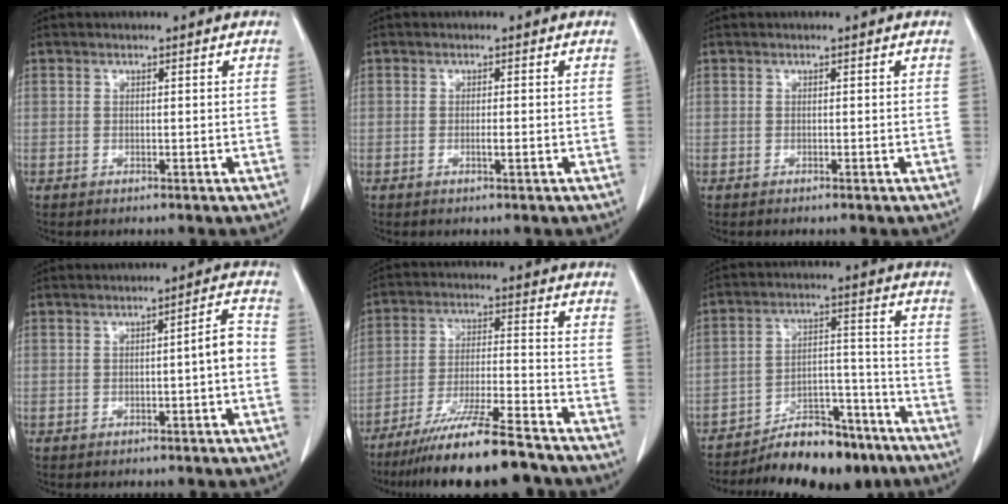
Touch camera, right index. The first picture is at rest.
{"total": 1.1, "force": [-0.3, 0.1, 1.1], "torque": [-0.020, -0.002, -0.004]}
{"total": 0.0}
{"total": 3.5, "force": [-0.8, 0.1, 3.4], "torque": [-0.042, 0.010, -0.012]}
{"total": 15.1, "force": [-12.5, 0.6, 8.3], "torque": [-0.145, -0.023, -0.209]}
{"total": 13.4, "force": [-11.2, 4.6, 5.7], "torque": [-0.068, 0.045, -0.175]}